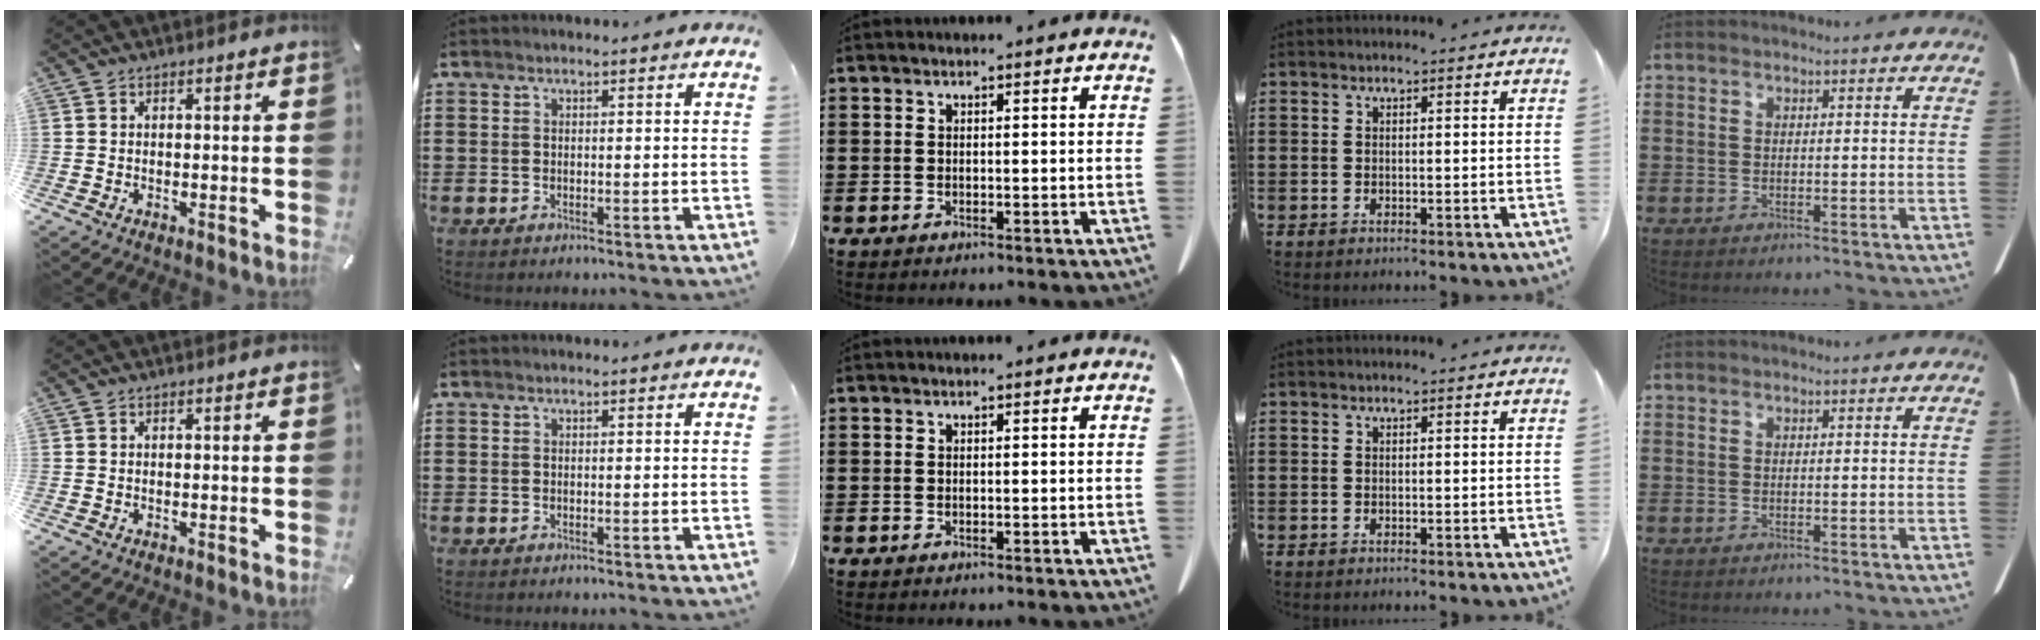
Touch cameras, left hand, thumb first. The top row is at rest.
{}